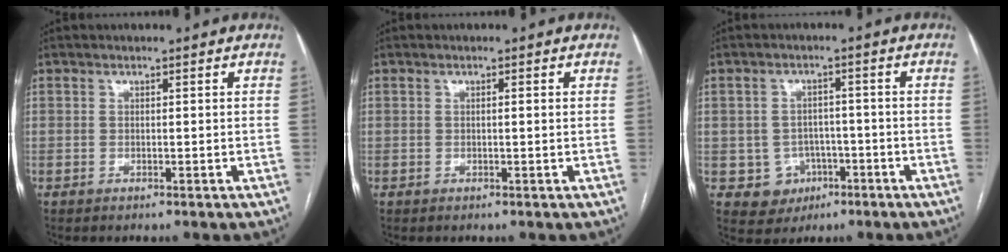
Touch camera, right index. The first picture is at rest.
{"total": 0.7, "force": [0.1, 0.0, 0.6], "torque": [-0.010, 0.001, 0.001]}
{"total": 5.4, "force": [-2.1, 4.9, 0.9], "torque": [-0.006, 0.012, -0.020]}